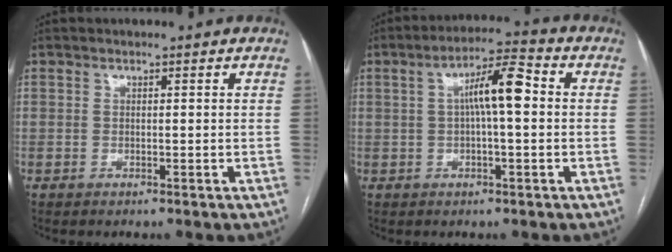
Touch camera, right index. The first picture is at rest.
{"total": 7.9, "force": [0.8, 1.2, 7.8], "torque": [-0.136, 0.027, 0.010]}